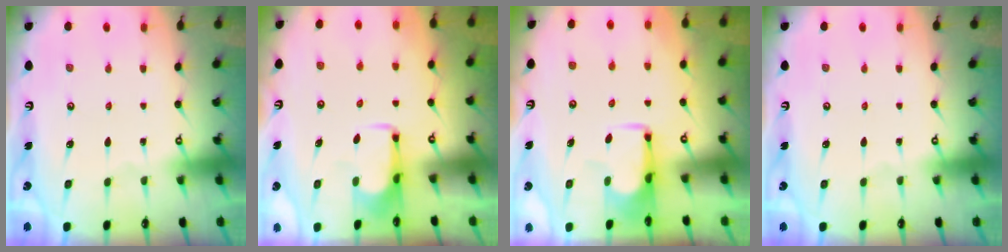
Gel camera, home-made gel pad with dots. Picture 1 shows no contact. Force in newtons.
{"total": 1.6, "press": 1.5, "slide": 0.6}
{"total": 1.4, "press": 1.3, "slide": 0.6}
{"total": 0.0}